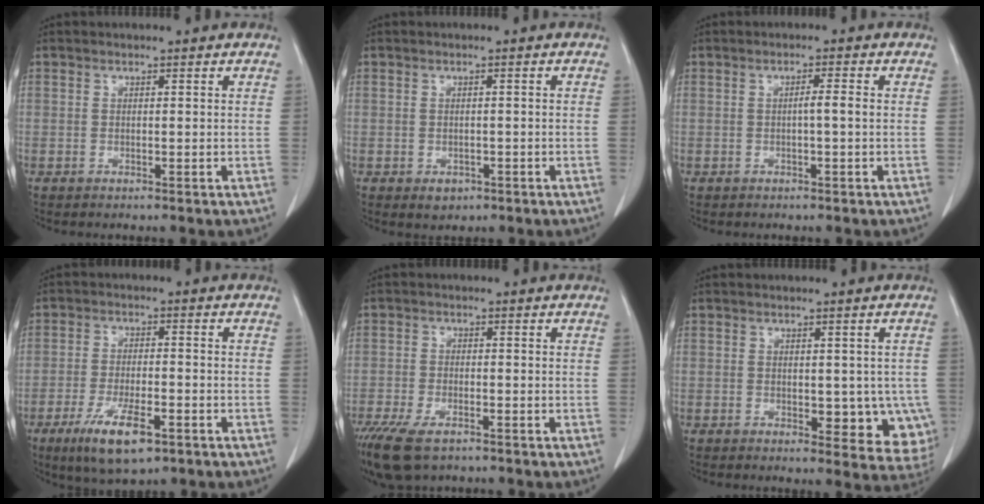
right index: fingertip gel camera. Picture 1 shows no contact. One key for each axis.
{"total": 1.9, "fx": -1.0, "fy": 1.3, "fz": 0.9, "tx": -0.009, "ty": 0.001, "tz": -0.003}
{"total": 1.7, "fx": -0.1, "fy": -0.3, "fz": 1.7, "tx": -0.029, "ty": 0.002, "tz": -0.001}
{"total": 9.2, "fx": -5.1, "fy": 2.3, "fz": 7.3, "tx": -0.140, "ty": -0.017, "tz": -0.079}
{"total": 9.1, "fx": -6.4, "fy": 3.4, "fz": 5.5, "tx": -0.107, "ty": -0.017, "tz": -0.105}
{"total": 8.7, "fx": -2.0, "fy": 4.9, "fz": 6.9, "tx": -0.063, "ty": -0.003, "tz": -0.016}